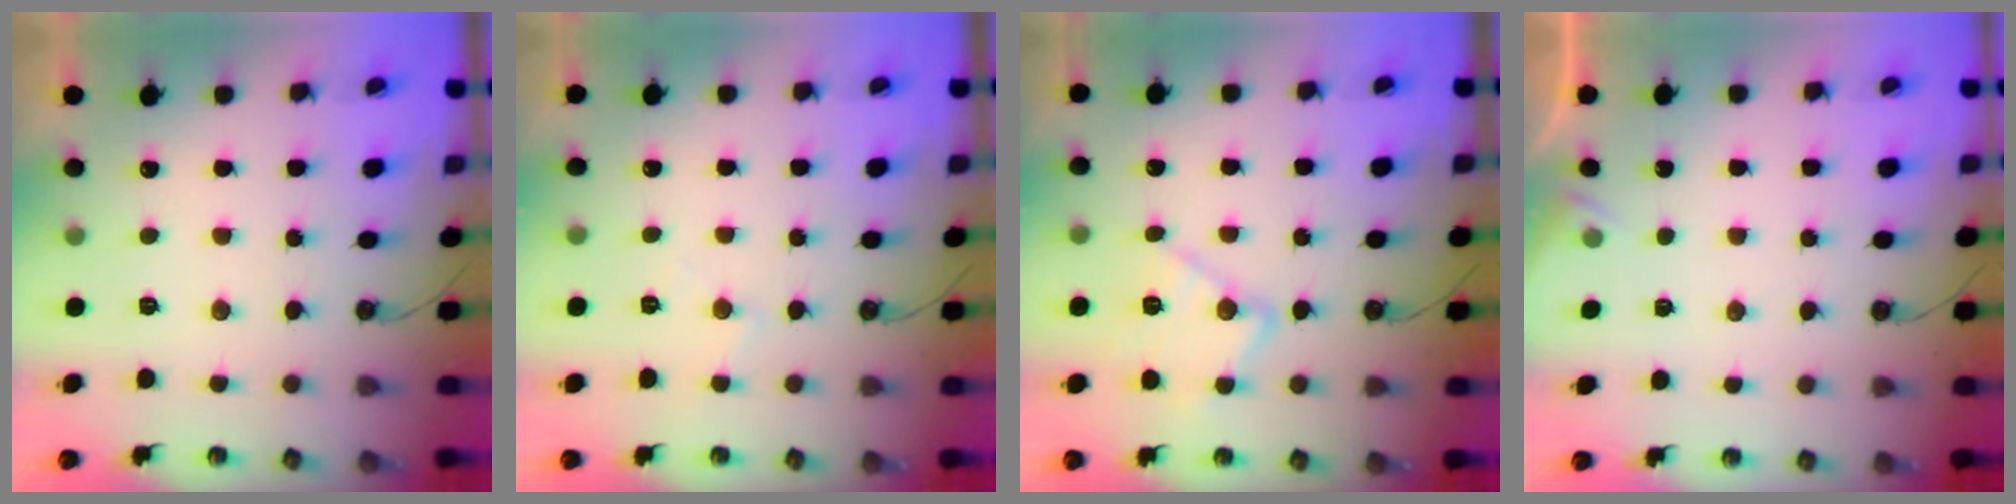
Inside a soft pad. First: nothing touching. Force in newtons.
{"total": 4.2, "press": 4.2, "slide": 0.8}
{"total": 12.7, "press": 12.7, "slide": 0.5}
{"total": 2.2, "press": 2.1, "slide": 0.4}